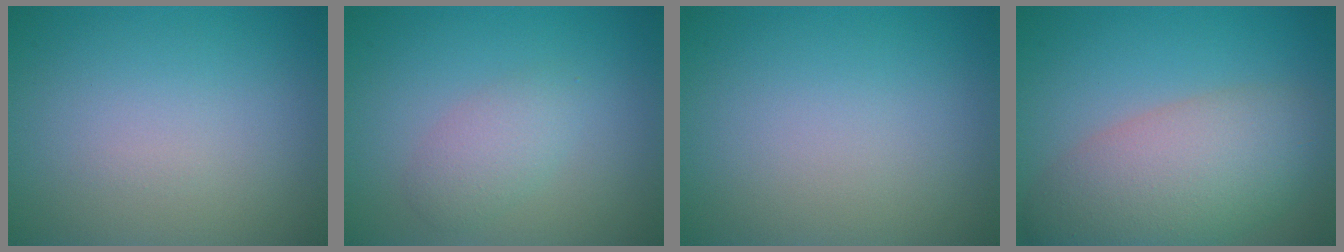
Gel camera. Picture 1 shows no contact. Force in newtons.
{"total": 2.2, "press": 2.2, "slide": 0.0}
{"total": 0.0}
{"total": 7.9, "press": 7.9, "slide": 0.6}